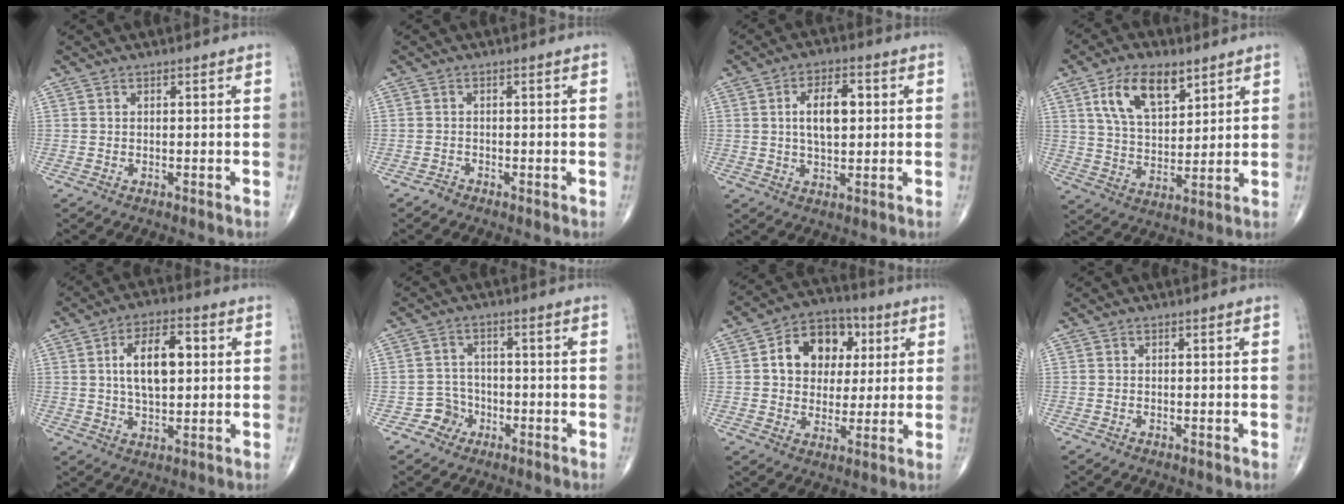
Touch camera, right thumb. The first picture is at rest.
{"total": 0.9, "force": [-0.8, 0.5, 0.0], "torque": [0.002, 0.000, -0.022]}
{"total": 8.4, "force": [1.4, 4.2, 7.2], "torque": [-0.112, 0.004, 0.023]}
{"total": 12.7, "force": [6.3, 6.7, 8.7], "torque": [-0.135, -0.023, 0.122]}
{"total": 11.4, "force": [1.9, 5.7, 9.7], "torque": [-0.152, 0.007, 0.031]}
{"total": 3.6, "force": [-2.0, 3.0, 0.0], "torque": [0.023, 0.017, -0.042]}
{"total": 13.4, "force": [3.1, 10.3, 7.9], "torque": [-0.080, 0.007, 0.044]}
{"total": 0.0}